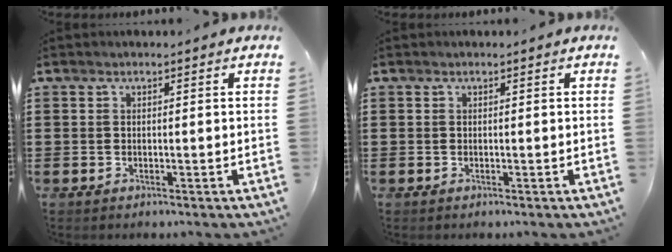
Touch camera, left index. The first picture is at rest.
{"total": 0.0}